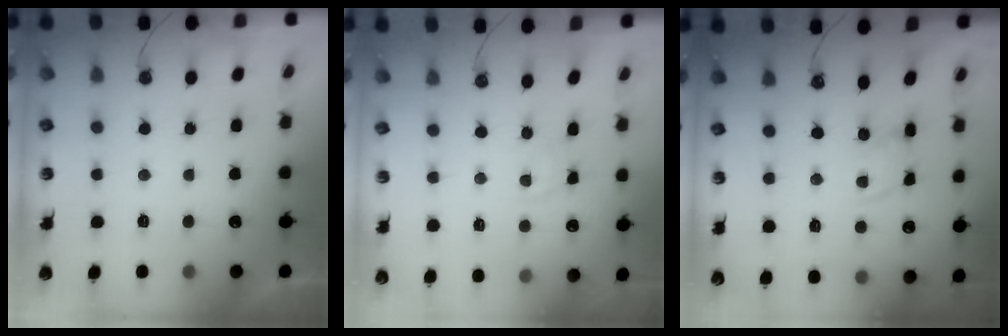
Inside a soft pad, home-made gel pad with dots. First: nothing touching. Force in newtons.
{"total": 4.1, "press": 4.0, "slide": 0.5}
{"total": 6.7, "press": 6.7, "slide": 0.5}